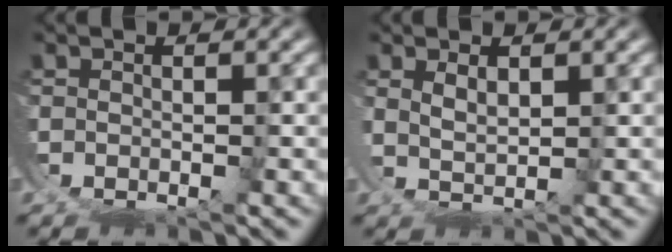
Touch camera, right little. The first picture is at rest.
{"total": 2.6, "force": [2.3, 1.1, 0.6], "torque": [-0.018, 0.007, 0.031]}